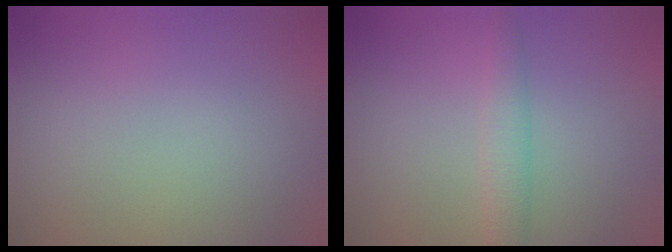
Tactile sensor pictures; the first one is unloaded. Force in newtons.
{"total": 2.1, "press": 2.1, "slide": 0.1}